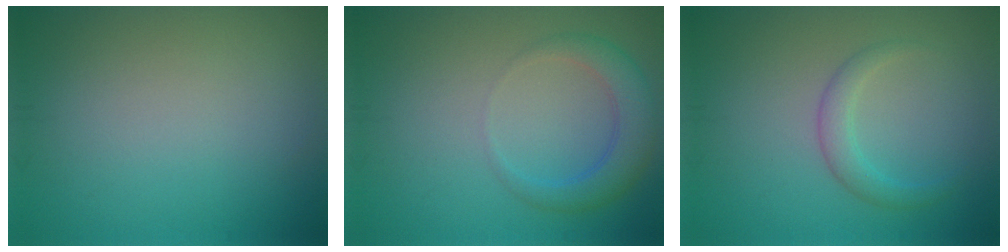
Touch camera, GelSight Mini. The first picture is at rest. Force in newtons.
{"total": 3.5, "press": 3.5, "slide": 0.3}
{"total": 1.5, "press": 1.5, "slide": 0.1}